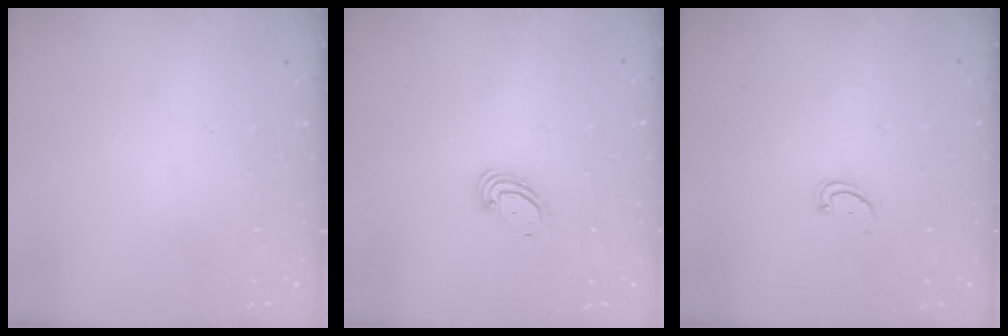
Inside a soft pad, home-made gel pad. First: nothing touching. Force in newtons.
{"total": 3.9, "press": 3.9, "slide": 0.1}
{"total": 2.5, "press": 2.4, "slide": 0.5}